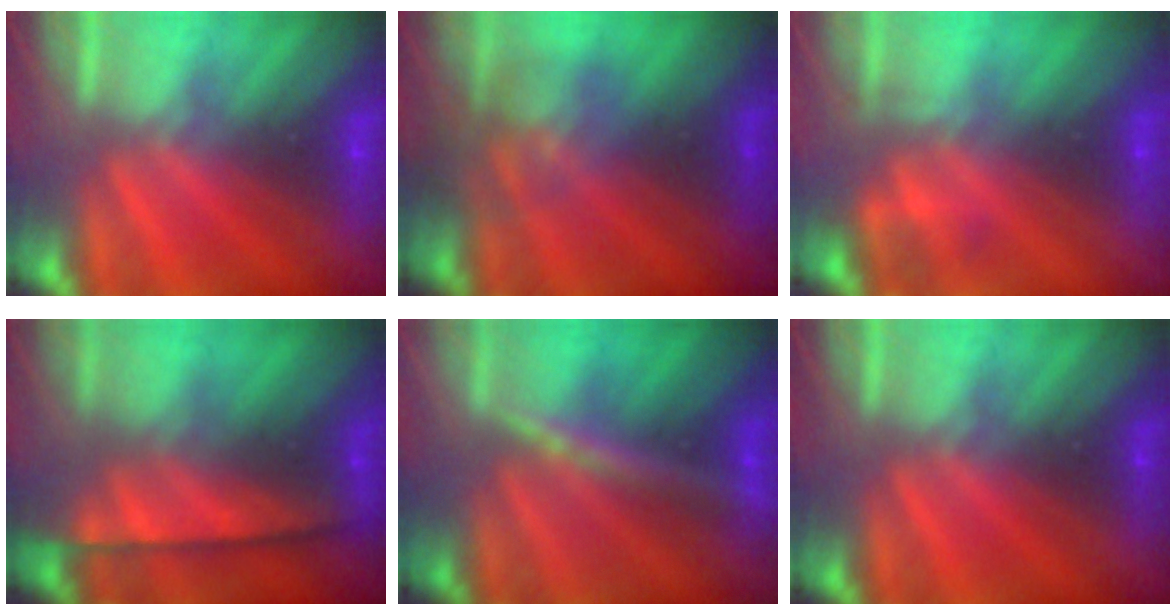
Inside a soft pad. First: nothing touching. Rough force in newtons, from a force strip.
{"total": 1.8}
{"total": 2.2}
{"total": 9.1}
{"total": 2.4}
{"total": 0.0}